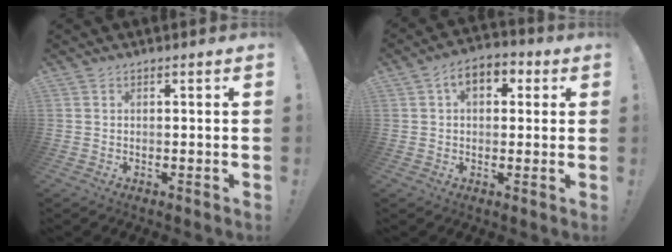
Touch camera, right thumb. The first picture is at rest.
{"total": 7.5, "force": [2.5, 4.9, 5.1], "torque": [-0.075, 0.000, 0.044]}